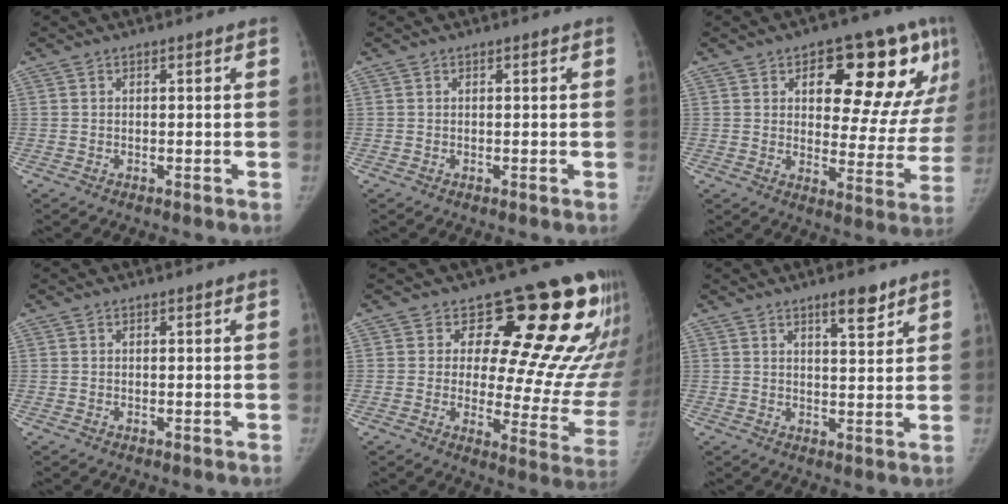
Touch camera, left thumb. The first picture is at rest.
{"total": 0.0}
{"total": 20.6, "force": [9.2, 9.6, 15.7], "torque": [-0.147, -0.028, 0.127]}
{"total": 0.0}
{"total": 19.5, "force": [11.9, 8.7, 12.7], "torque": [-0.102, -0.080, 0.140]}
{"total": 5.0, "force": [3.5, 1.3, 3.3], "torque": [-0.038, -0.025, 0.054]}